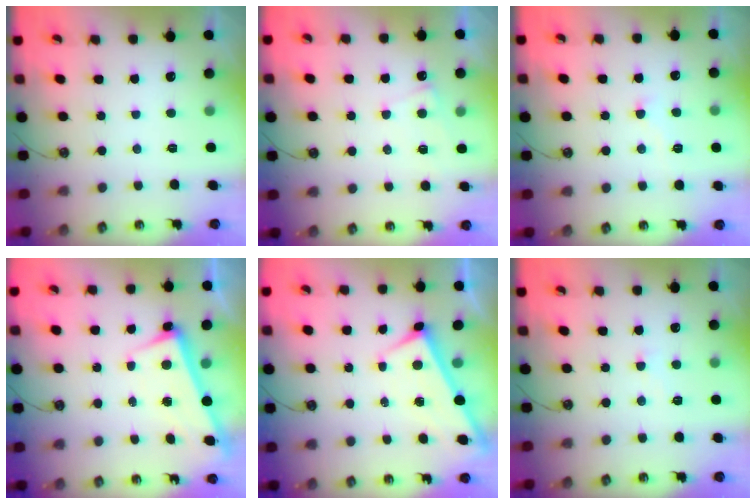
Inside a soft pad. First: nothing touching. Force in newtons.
{"total": 5.6, "press": 5.6, "slide": 0.3}
{"total": 2.4, "press": 2.3, "slide": 0.5}
{"total": 2.6, "press": 2.5, "slide": 0.7}
{"total": 1.7, "press": 1.7, "slide": 0.1}
{"total": 1.5, "press": 1.2, "slide": 0.8}